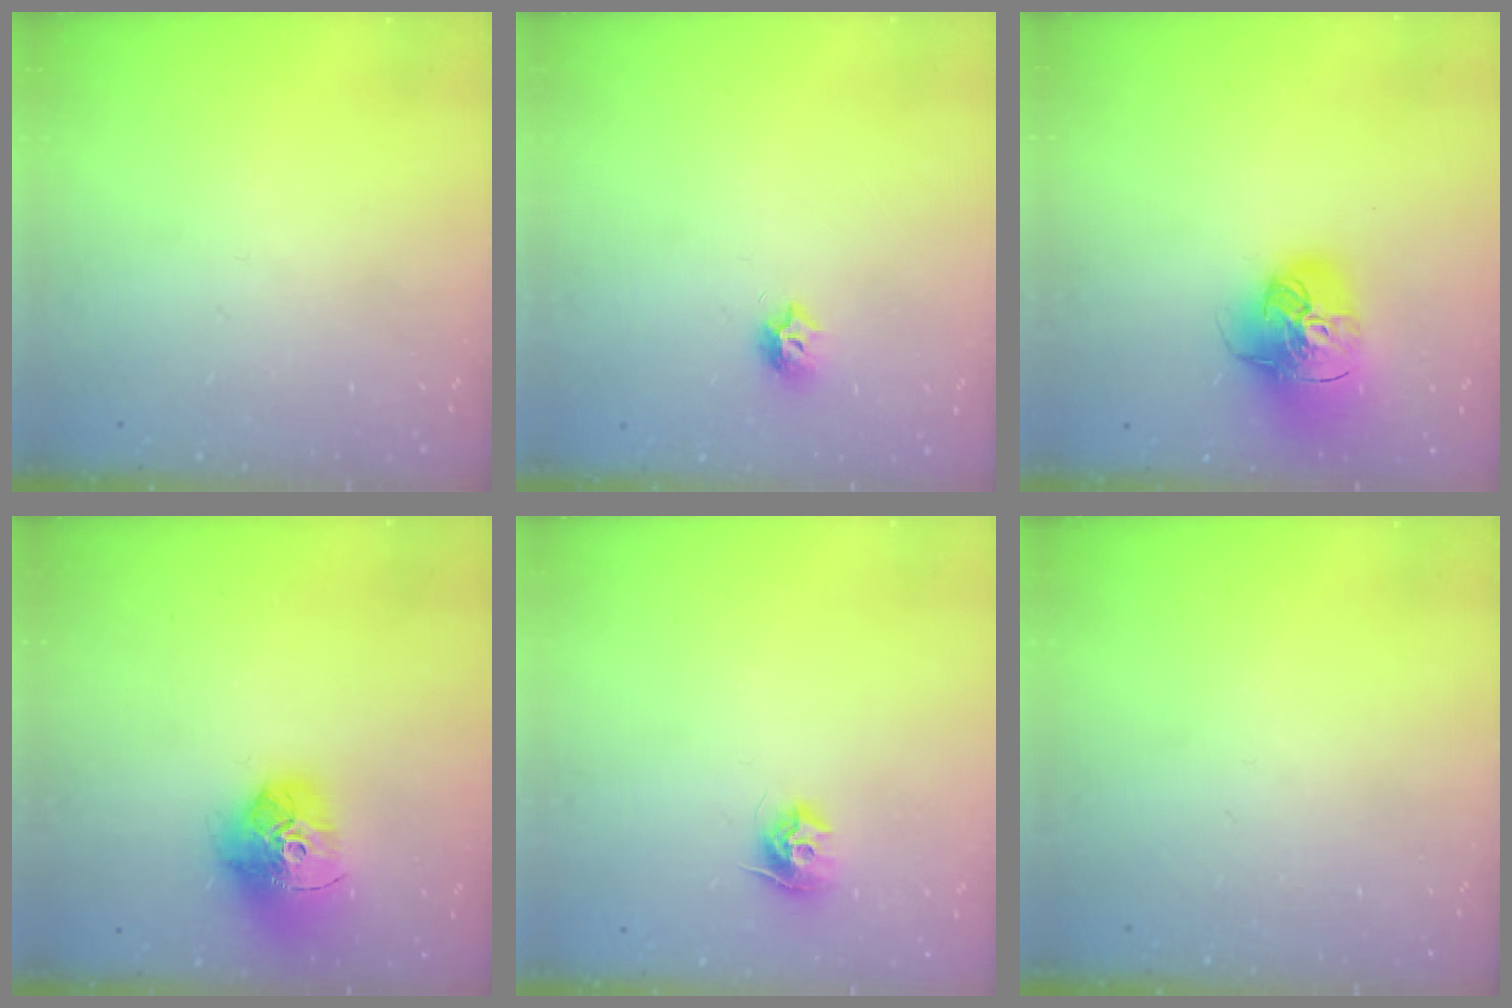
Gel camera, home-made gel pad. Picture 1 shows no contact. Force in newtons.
{"total": 6.4, "press": 6.4, "slide": 0.3}
{"total": 17.7, "press": 17.5, "slide": 2.2}
{"total": 17.6, "press": 17.5, "slide": 1.9}
{"total": 8.8, "press": 8.8, "slide": 0.2}
{"total": 0.0}